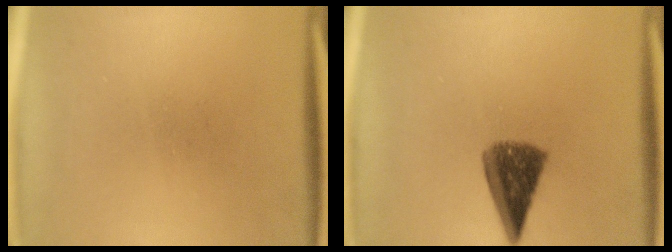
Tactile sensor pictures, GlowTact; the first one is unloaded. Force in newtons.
{"total": 7.5}